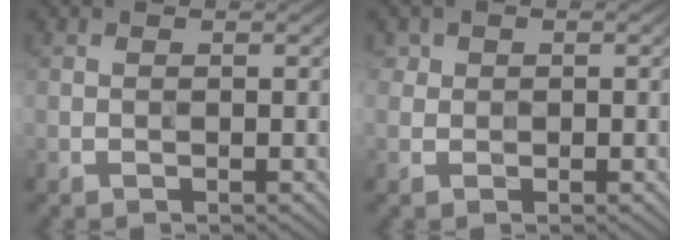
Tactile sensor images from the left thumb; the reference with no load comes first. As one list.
[{"total": 1.7, "force": [0.7, 1.6, 0.3], "torque": [-0.009, 0.002, 0.009]}]